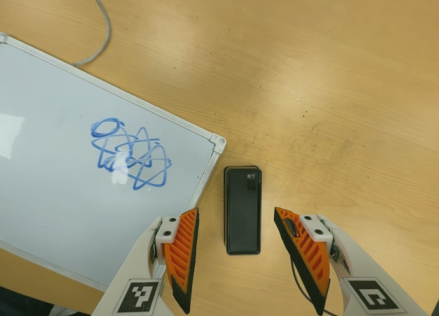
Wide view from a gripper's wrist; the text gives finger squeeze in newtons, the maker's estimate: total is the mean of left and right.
{"total": 0.0}